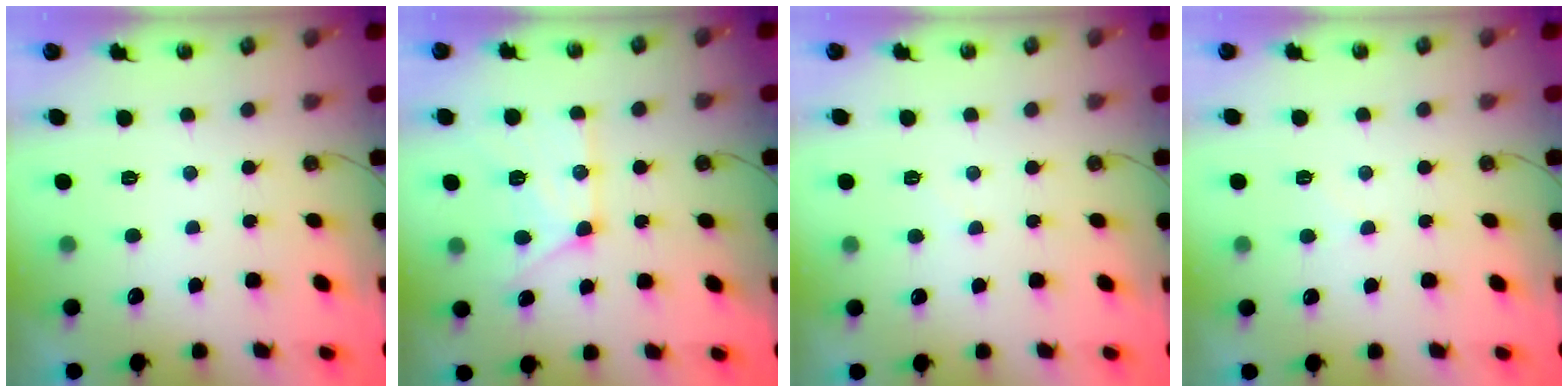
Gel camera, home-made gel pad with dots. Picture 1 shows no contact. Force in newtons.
{"total": 12.2, "press": 12.2, "slide": 0.4}
{"total": 3.9, "press": 3.9, "slide": 0.5}
{"total": 6.8, "press": 6.8, "slide": 0.7}